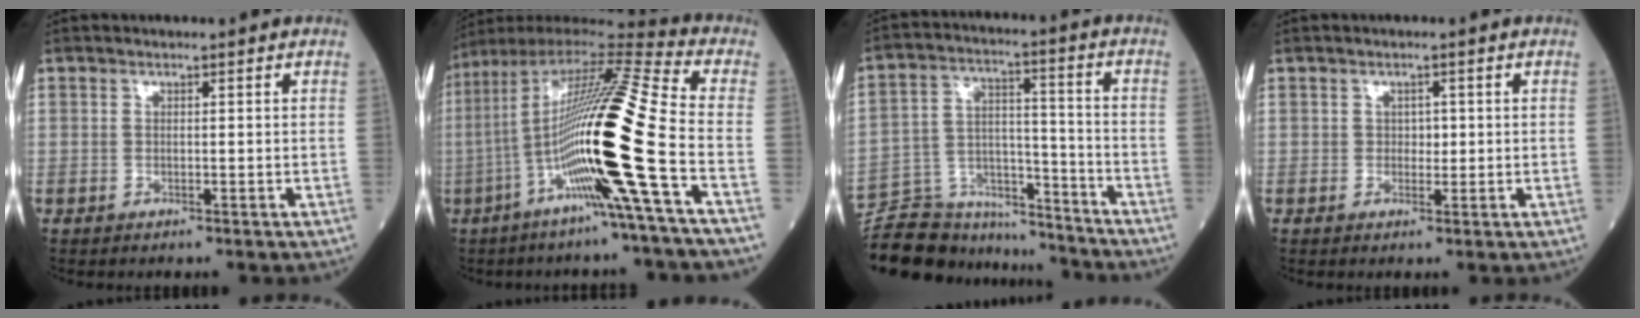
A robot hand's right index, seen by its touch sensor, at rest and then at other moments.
{"total": 22.2, "force": [-5.1, -1.0, 21.6], "torque": [-0.422, -0.013, -0.112]}
{"total": 15.3, "force": [-14.5, 4.5, 1.6], "torque": [-0.032, 0.053, -0.234]}
{"total": 1.4, "force": [0.1, 1.0, 0.9], "torque": [-0.008, 0.001, 0.002]}